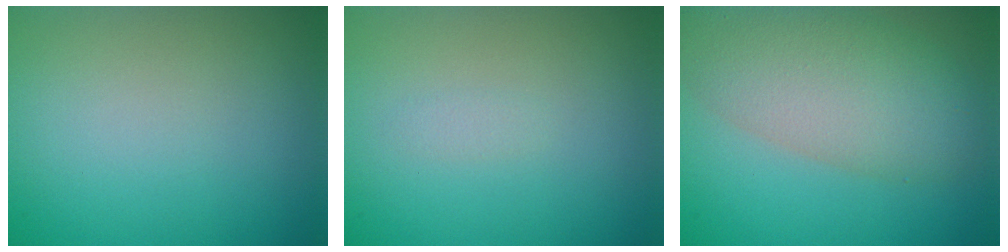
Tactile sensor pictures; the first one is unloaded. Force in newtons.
{"total": 0.5, "press": 0.5, "slide": 0.0}
{"total": 8.3, "press": 8.3, "slide": 0.3}